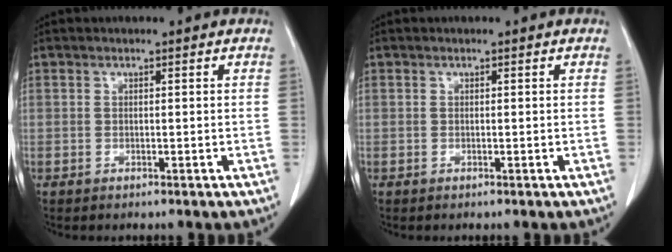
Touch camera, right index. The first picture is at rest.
{"total": 0.0}